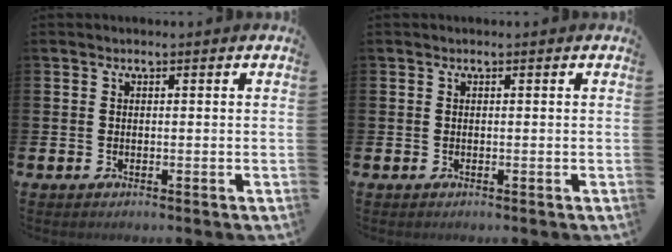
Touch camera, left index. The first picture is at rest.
{"total": 0.0}